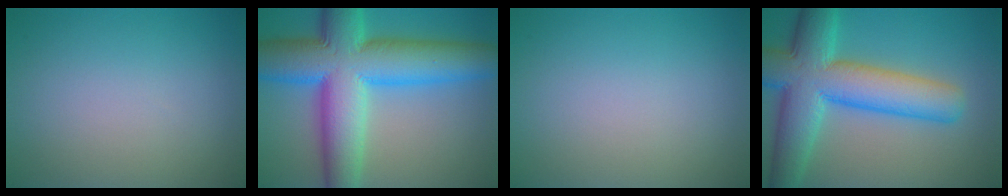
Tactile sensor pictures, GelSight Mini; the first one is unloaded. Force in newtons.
{"total": 13.8, "press": 13.8, "slide": 0.5}
{"total": 0.0}
{"total": 11.0, "press": 11.0, "slide": 0.5}